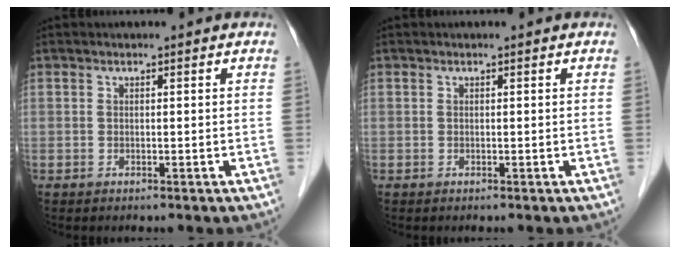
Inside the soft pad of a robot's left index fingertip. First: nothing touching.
{"total": 0.0}